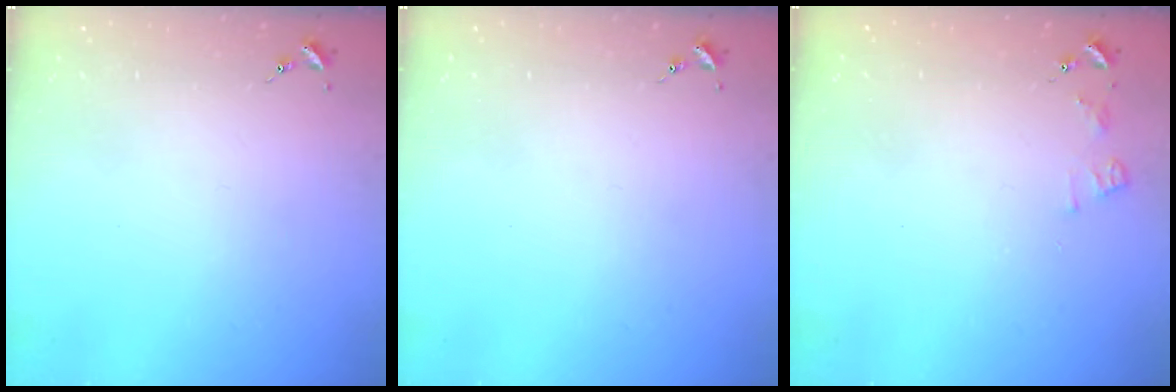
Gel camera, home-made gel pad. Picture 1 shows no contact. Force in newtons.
{"total": 0.0}
{"total": 5.2, "press": 5.2, "slide": 0.7}